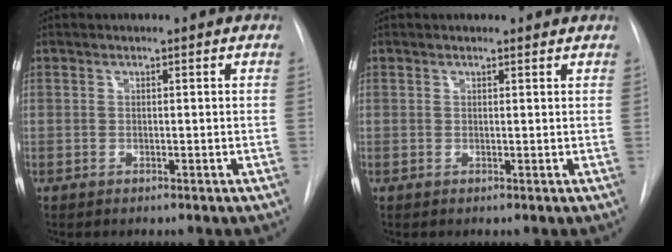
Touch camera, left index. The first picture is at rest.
{"total": 2.2, "force": [2.1, 0.4, 0.4], "torque": [-0.011, 0.010, 0.021]}